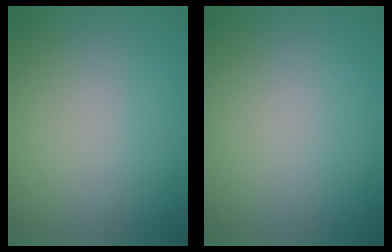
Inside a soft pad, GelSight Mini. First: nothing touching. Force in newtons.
{"total": 0.0}